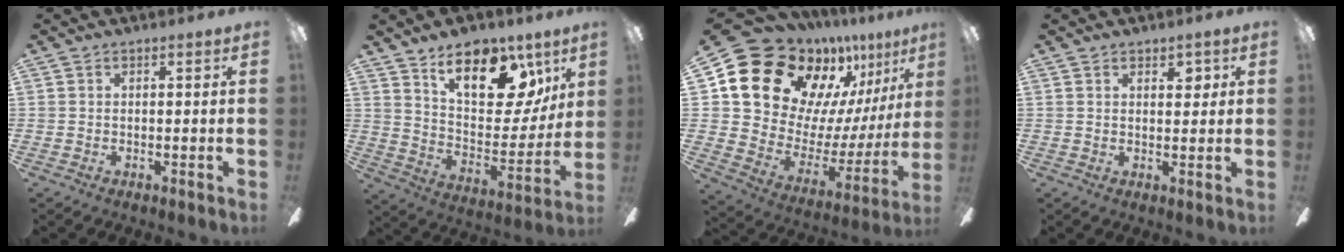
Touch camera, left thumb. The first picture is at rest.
{"total": 19.8, "force": [12.2, 10.3, 11.7], "torque": [-0.163, -0.068, 0.209]}
{"total": 21.1, "force": [14.8, 12.2, 8.9], "torque": [-0.171, -0.103, 0.288]}
{"total": 3.2, "force": [1.7, 1.5, 2.1], "torque": [-0.021, -0.005, 0.024]}